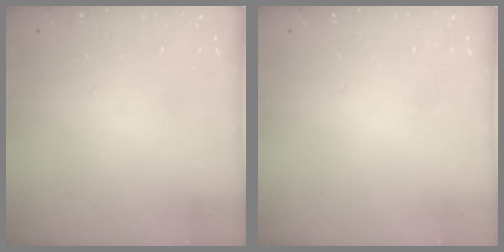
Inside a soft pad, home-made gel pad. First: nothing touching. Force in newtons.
{"total": 0.0}